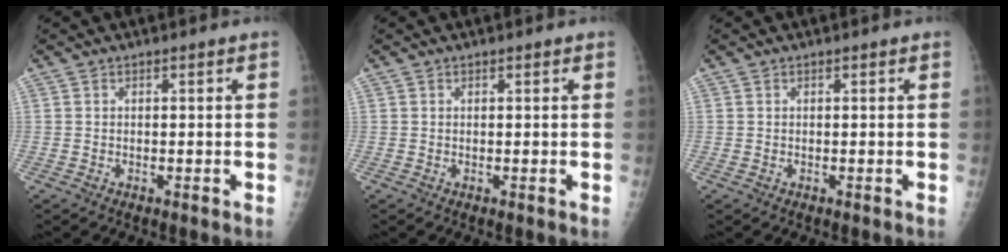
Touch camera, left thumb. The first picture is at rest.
{"total": 0.0}
{"total": 0.0}